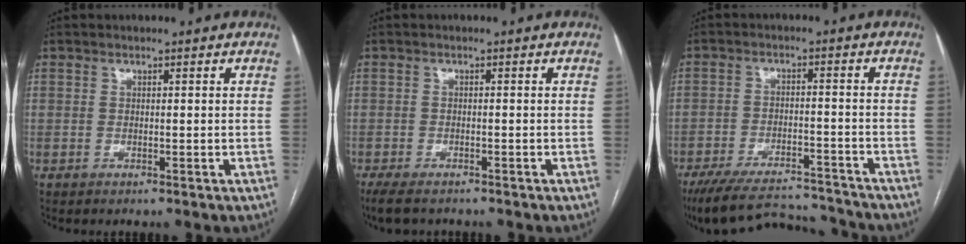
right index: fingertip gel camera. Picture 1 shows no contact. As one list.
[{"total": 5.6, "force": [-4.5, 1.9, 2.7], "torque": [-0.046, -0.013, -0.070]}, {"total": 15.4, "force": [-14.4, 2.9, 4.8], "torque": [-0.096, 0.003, -0.215]}]